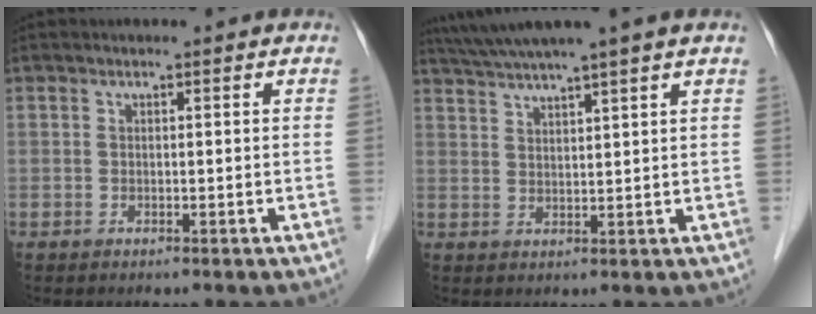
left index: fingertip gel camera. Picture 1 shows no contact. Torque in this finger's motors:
{"motor_torque": [1.03, -1.11, 0.87, 0.21]}